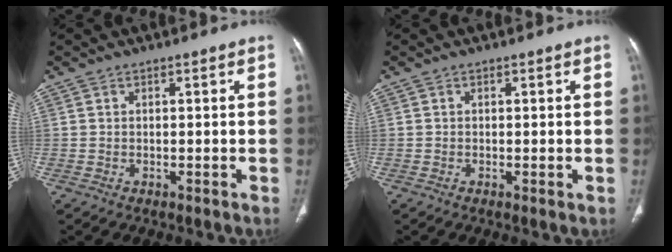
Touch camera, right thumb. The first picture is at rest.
{"total": 0.5, "force": [-0.1, 0.1, 0.5], "torque": [-0.013, -0.003, -0.004]}